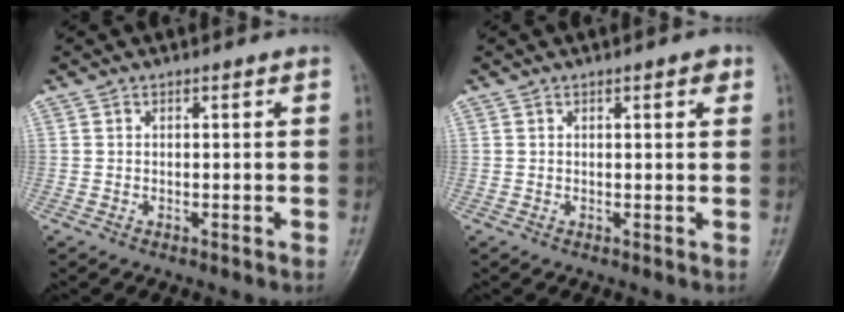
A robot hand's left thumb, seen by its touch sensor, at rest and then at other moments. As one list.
[{"total": 1.9, "force": [1.0, 0.6, 1.5], "torque": [-0.016, -0.001, 0.010]}]